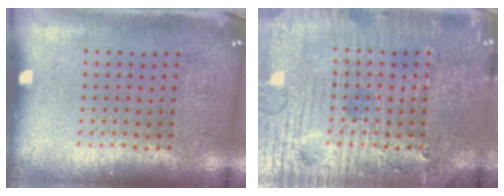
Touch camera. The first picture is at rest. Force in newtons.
{"total": 6.1, "press": 6.1, "slide": 0.6}